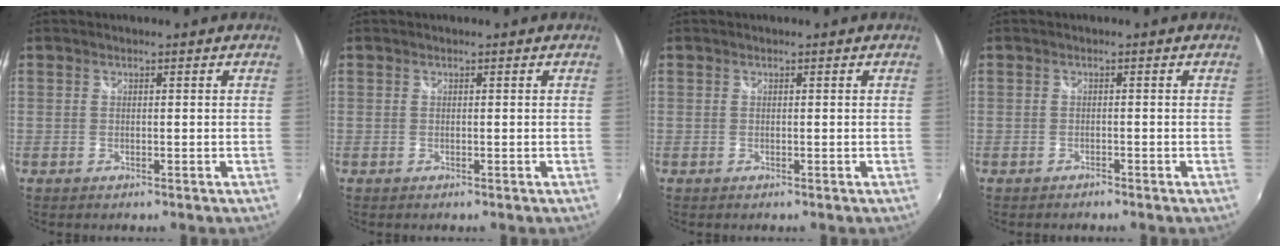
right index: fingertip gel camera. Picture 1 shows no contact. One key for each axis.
{"total": 0.0}
{"total": 0.0}
{"total": 1.0, "fx": -1.0, "fy": 0.2, "fz": 0.1, "tx": -0.003, "ty": -0.004, "tz": -0.017}